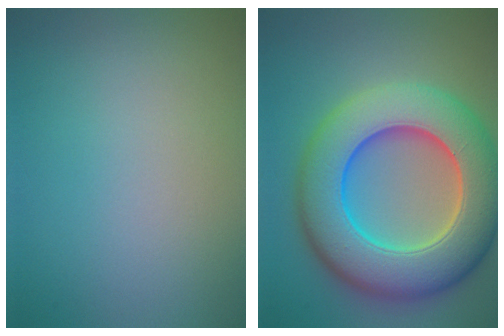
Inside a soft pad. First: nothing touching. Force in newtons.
{"total": 12.4, "press": 12.4, "slide": 0.2}